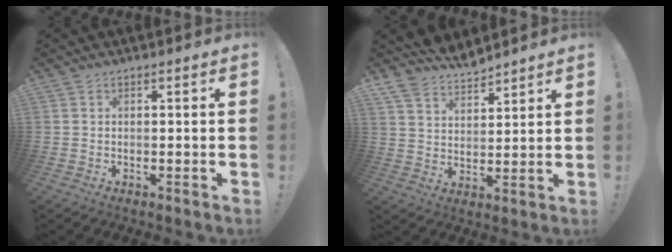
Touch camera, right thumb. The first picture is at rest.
{"total": 7.4, "force": [6.8, 2.6, 1.5], "torque": [-0.049, -0.046, 0.132]}